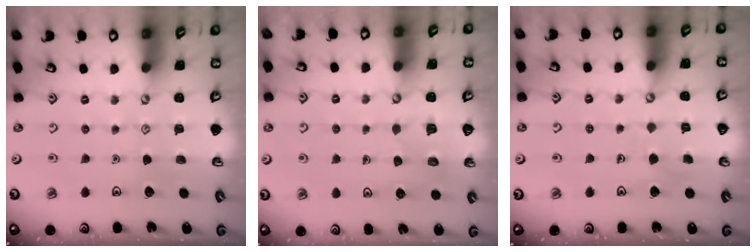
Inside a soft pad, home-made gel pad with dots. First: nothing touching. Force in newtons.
{"total": 2.2, "press": 2.2, "slide": 0.1}
{"total": 5.5, "press": 5.5, "slide": 0.3}